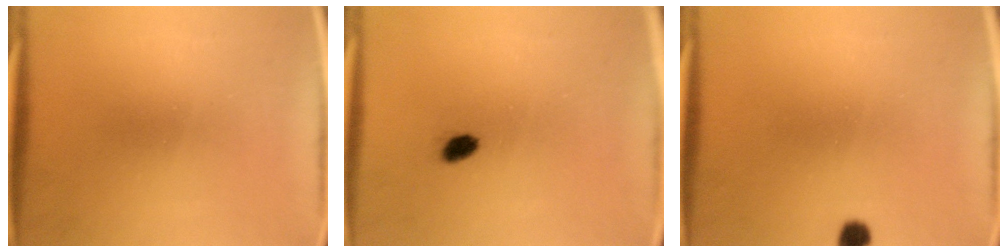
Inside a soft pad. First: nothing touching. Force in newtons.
{"total": 2.0}
{"total": 2.0}